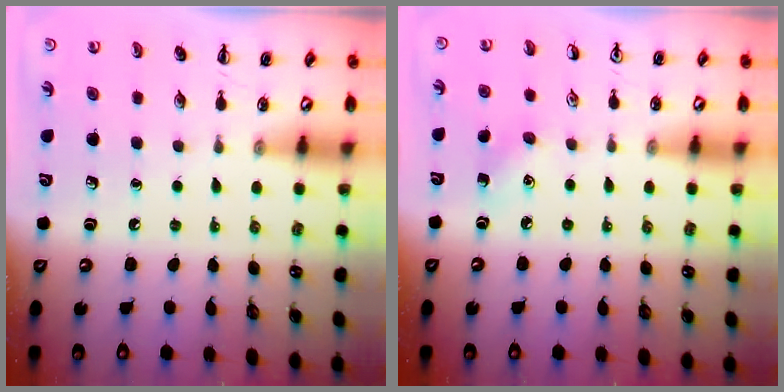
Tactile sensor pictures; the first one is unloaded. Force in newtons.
{"total": 4.4, "press": 4.2, "slide": 1.2}